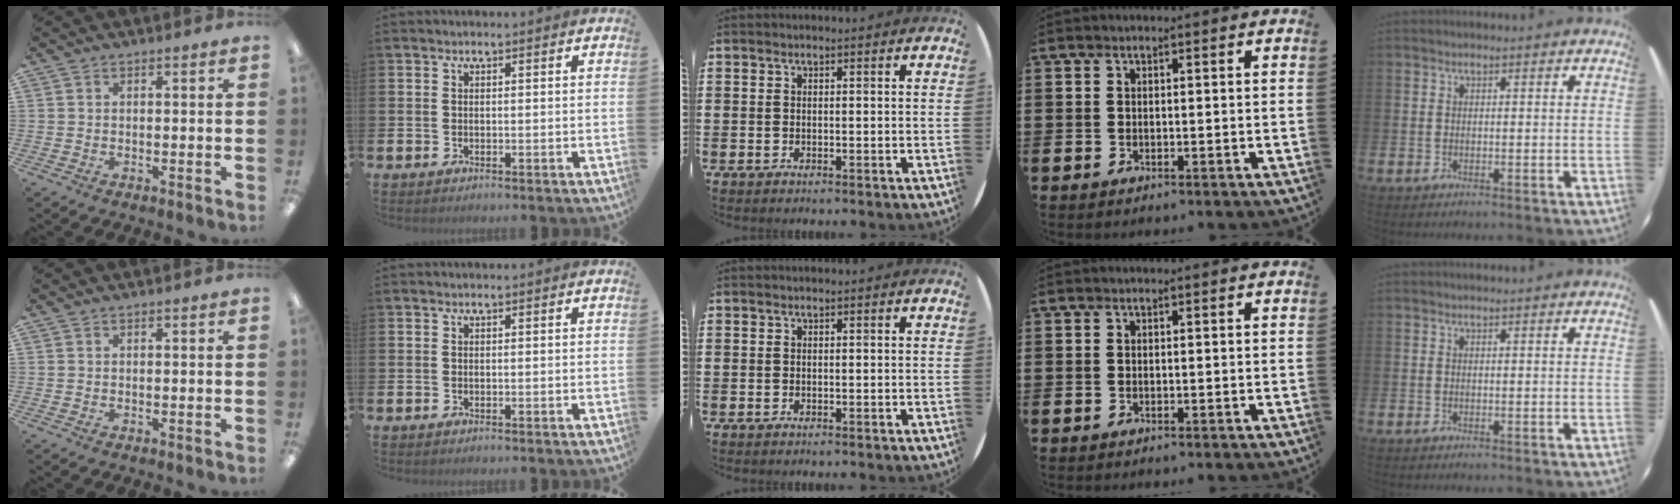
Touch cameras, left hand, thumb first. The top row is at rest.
{}